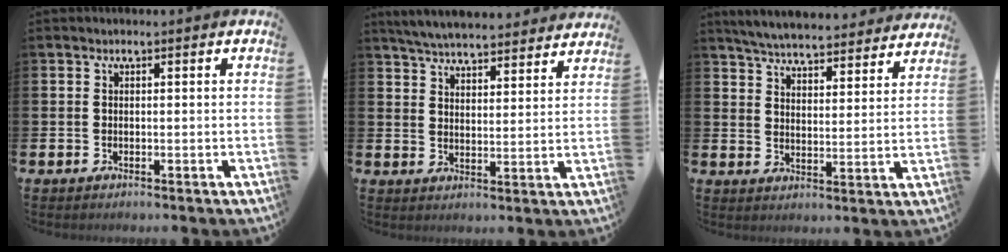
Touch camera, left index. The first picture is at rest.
{"total": 6.0, "force": [5.9, 0.6, 0.9], "torque": [-0.031, -0.038, 0.104]}
{"total": 5.9, "force": [5.8, 0.6, 0.9], "torque": [-0.033, -0.045, 0.100]}